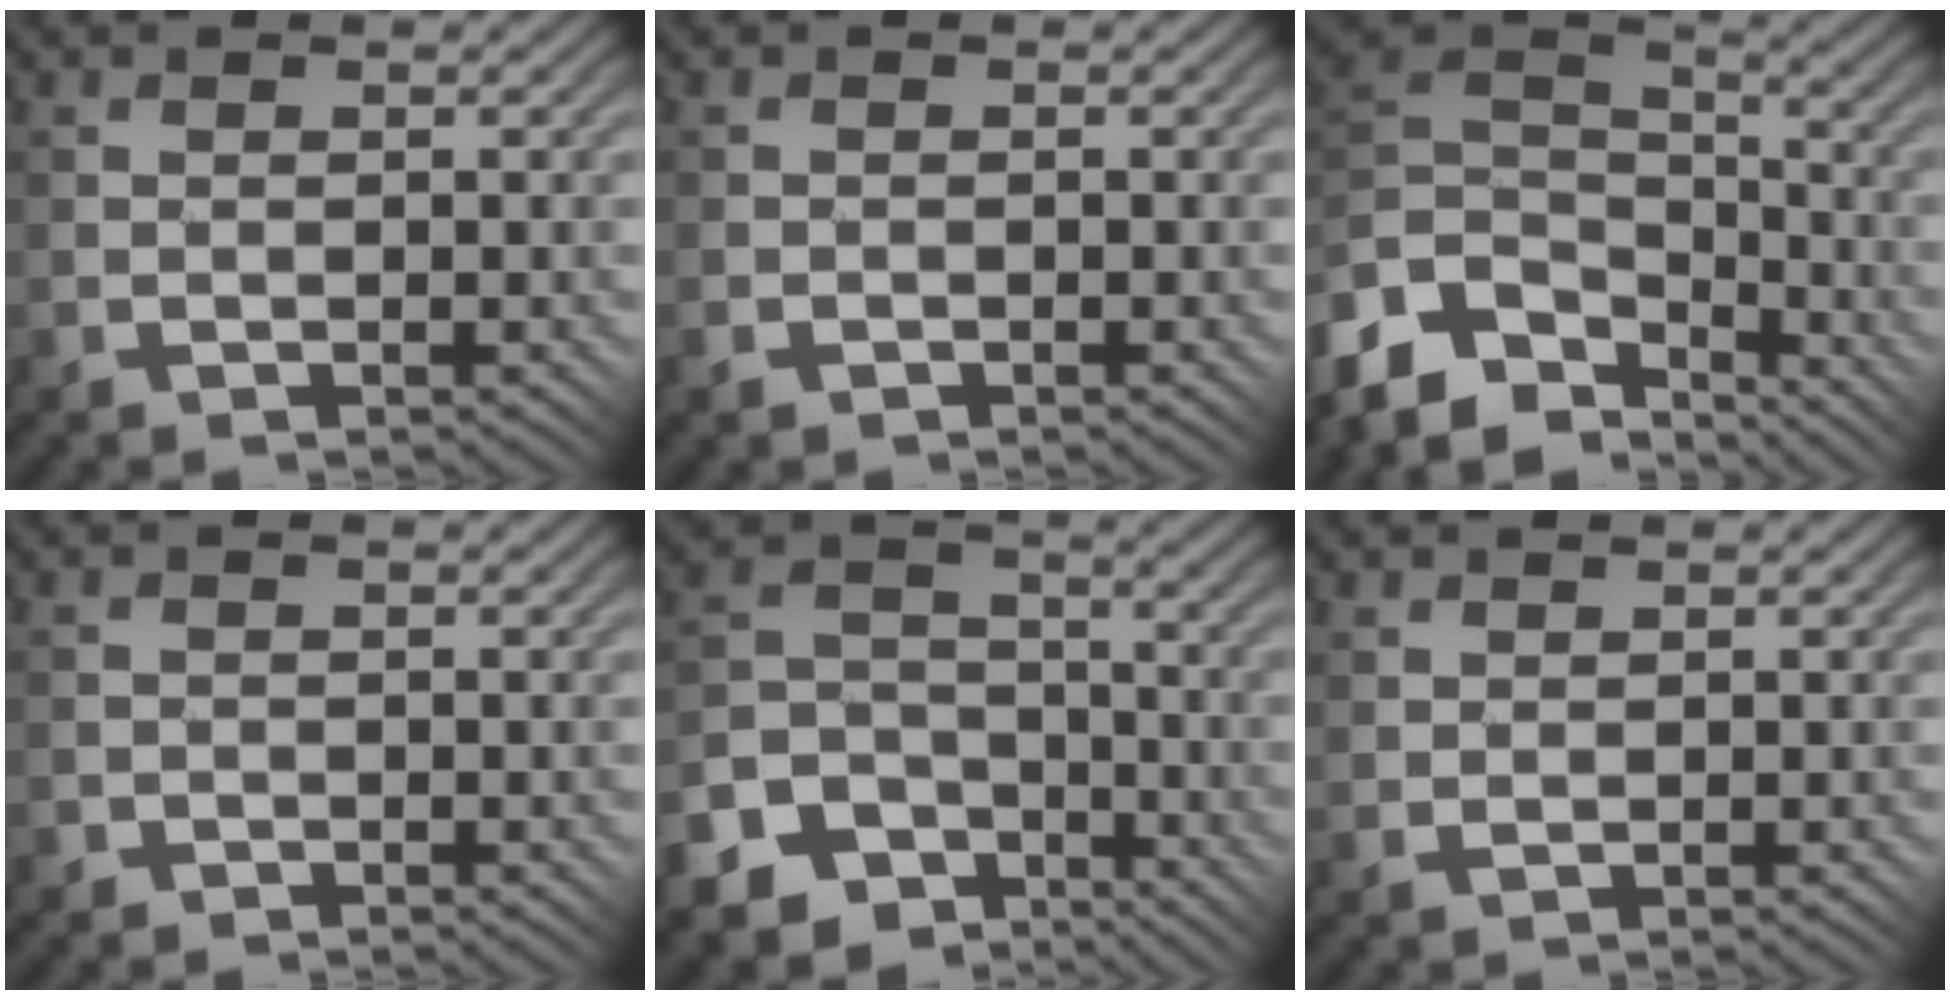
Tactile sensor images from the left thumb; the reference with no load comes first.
{"total": 0.7, "force": [-0.5, 0.5, -0.1], "torque": [0.004, -0.002, -0.010]}
{"total": 10.8, "force": [-7.0, 6.4, 5.1], "torque": [-0.151, 0.003, -0.131]}
{"total": 1.1, "force": [-0.6, 0.8, -0.4], "torque": [0.014, 0.006, -0.012]}
{"total": 10.3, "force": [-6.9, 7.0, 3.0], "torque": [-0.093, -0.015, -0.117]}
{"total": 1.2, "force": [0.9, 0.8, 0.3], "torque": [-0.014, -0.002, 0.018]}